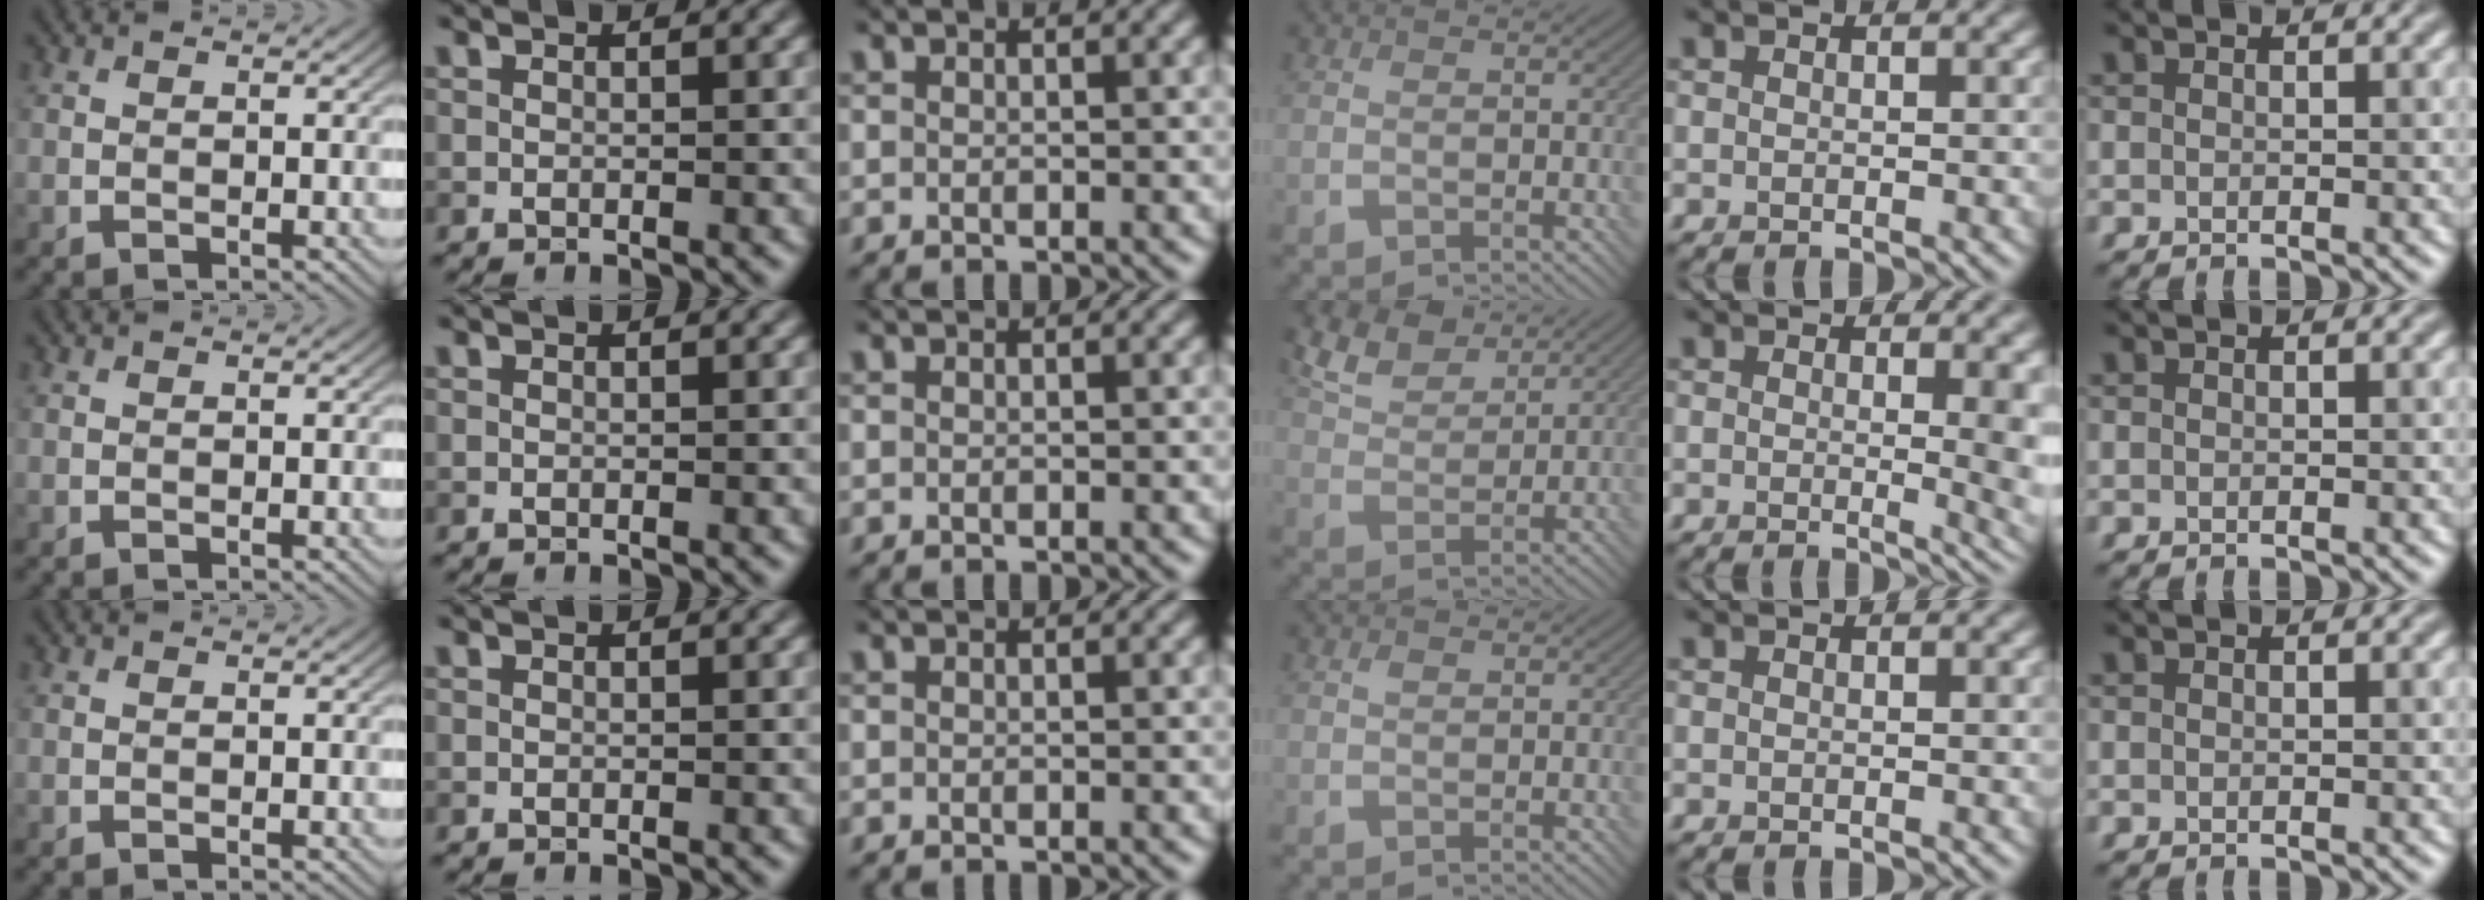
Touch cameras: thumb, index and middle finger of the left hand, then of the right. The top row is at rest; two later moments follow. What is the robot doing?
{"motion": "insert", "object": "bottle cap"}